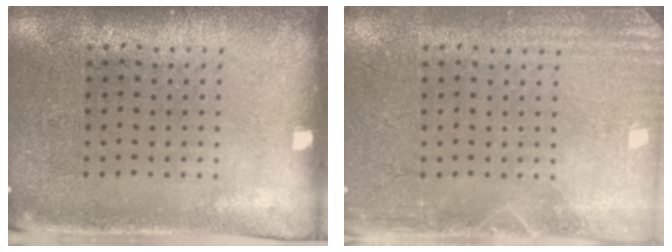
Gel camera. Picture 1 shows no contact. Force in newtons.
{"total": 2.7, "press": 2.7, "slide": 0.3}